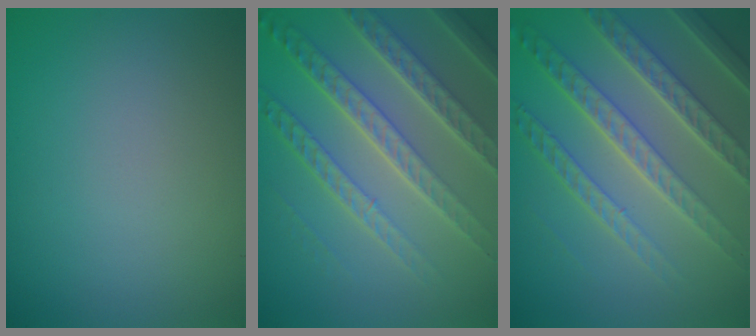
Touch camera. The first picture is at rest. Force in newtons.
{"total": 7.9, "press": 5.4, "slide": 5.8}
{"total": 6.8, "press": 5.3, "slide": 4.3}